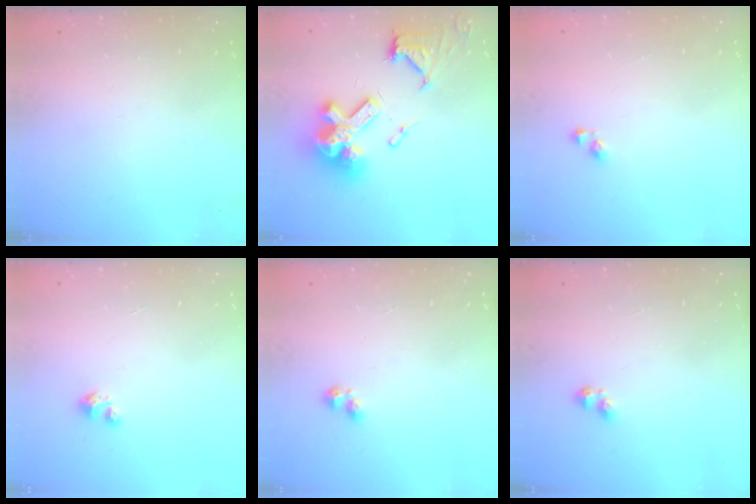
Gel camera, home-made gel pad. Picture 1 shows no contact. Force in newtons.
{"total": 20.4, "press": 20.3, "slide": 2.1}
{"total": 3.4, "press": 3.4, "slide": 0.2}
{"total": 1.8, "press": 1.8, "slide": 0.1}
{"total": 2.2, "press": 2.1, "slide": 0.7}
{"total": 2.4, "press": 2.3, "slide": 0.8}